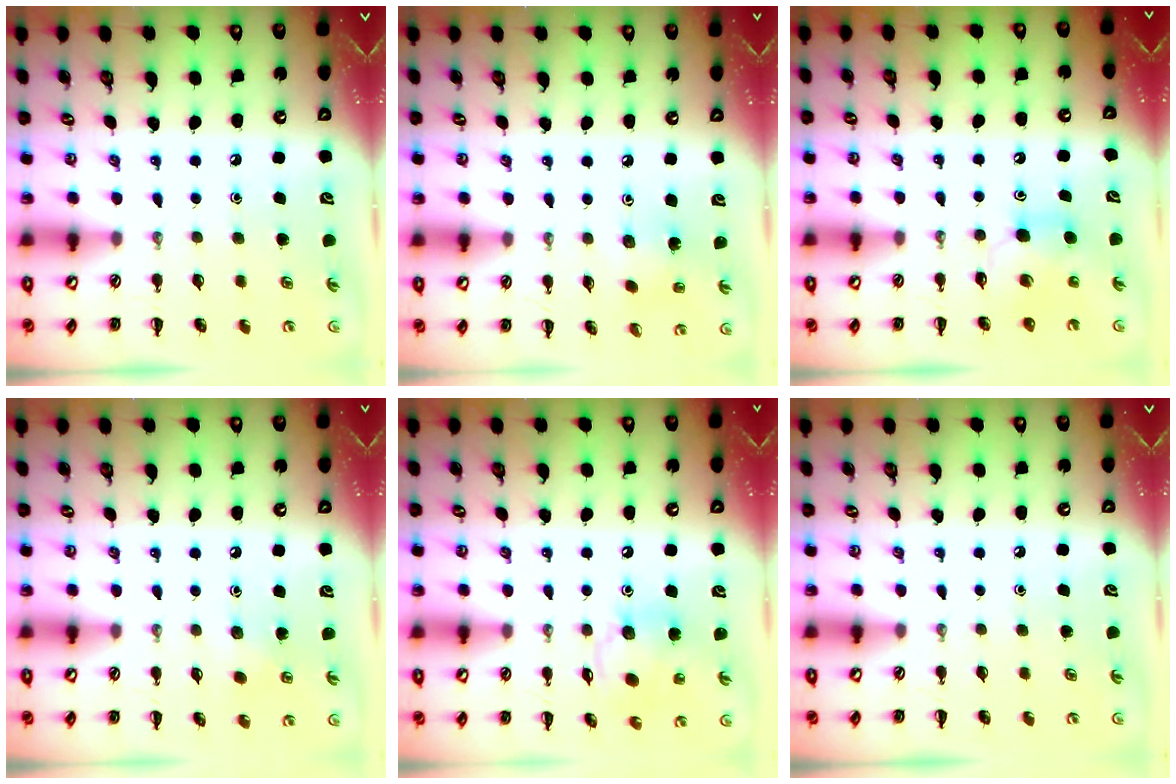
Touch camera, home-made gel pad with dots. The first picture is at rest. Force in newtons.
{"total": 2.7, "press": 2.6, "slide": 0.7}
{"total": 5.8, "press": 5.7, "slide": 1.1}
{"total": 6.2, "press": 5.9, "slide": 1.8}
{"total": 12.3, "press": 12.0, "slide": 2.6}
{"total": 0.0}